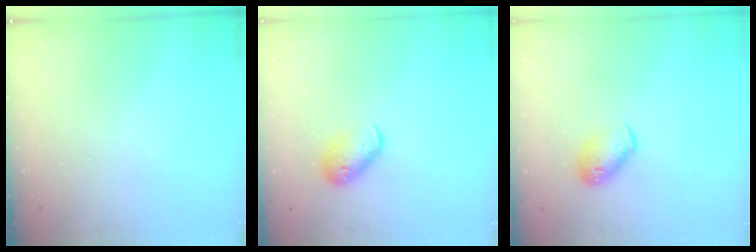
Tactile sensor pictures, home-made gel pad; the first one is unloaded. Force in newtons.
{"total": 10.0, "press": 9.9, "slide": 1.5}
{"total": 8.2, "press": 8.1, "slide": 1.0}